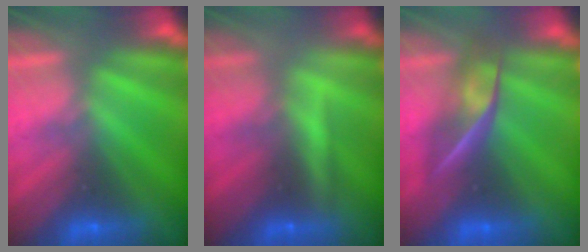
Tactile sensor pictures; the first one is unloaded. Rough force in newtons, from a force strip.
{"total": 2.0}
{"total": 2.5}